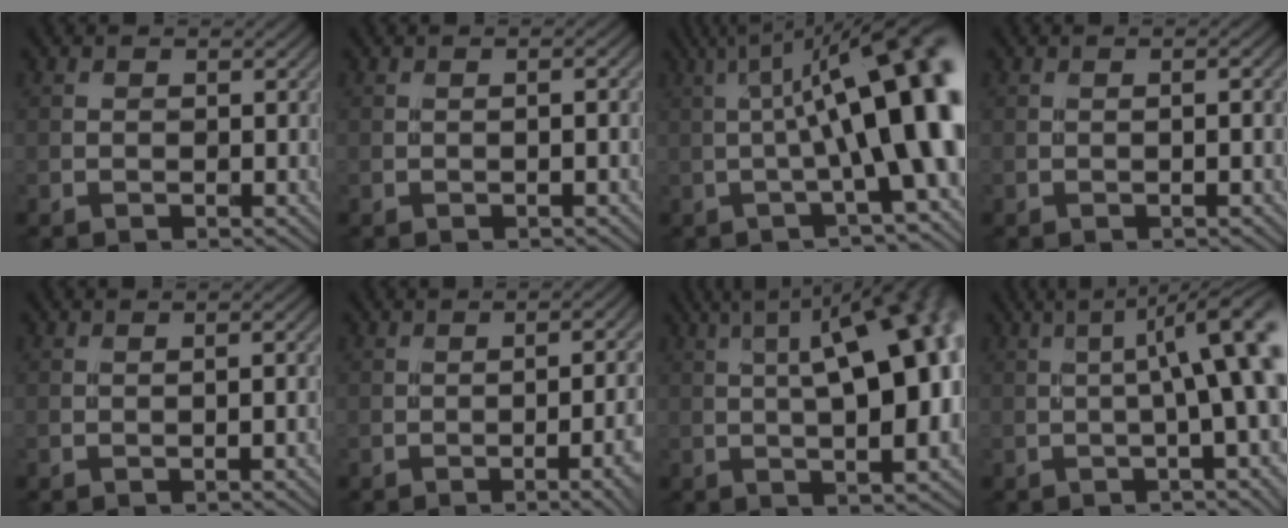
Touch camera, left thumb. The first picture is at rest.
{"total": 1.1, "force": [-0.2, -0.3, 1.1], "torque": [-0.017, 0.005, -0.006]}
{"total": 15.7, "force": [0.6, 3.5, 15.3], "torque": [-0.191, 0.029, 0.013]}
{"total": 0.9, "force": [-0.2, -0.5, 0.7], "torque": [-0.015, 0.004, -0.005]}
{"total": 2.1, "force": [-0.5, 0.0, 2.1], "torque": [-0.028, 0.007, -0.011]}
{"total": 9.5, "force": [-2.2, 2.7, 8.9], "torque": [-0.088, 0.004, -0.030]}
{"total": 15.6, "force": [2.0, 4.9, 14.6], "torque": [-0.184, 0.037, 0.022]}
{"total": 13.8, "force": [0.8, 2.6, 13.6], "torque": [-0.146, 0.029, 0.012]}